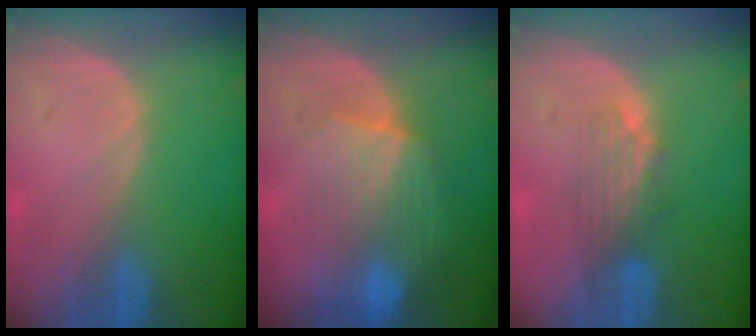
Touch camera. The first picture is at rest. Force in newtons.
{"total": 8.4, "press": 8.0, "slide": 2.7}
{"total": 3.4, "press": 3.3, "slide": 0.9}